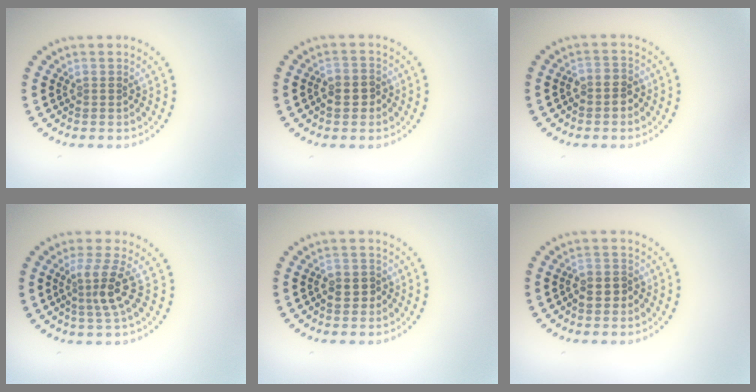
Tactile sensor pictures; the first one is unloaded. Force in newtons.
{"total": 2.3, "press": 2.2, "slide": 0.7}
{"total": 1.9, "press": 1.7, "slide": 0.8}
{"total": 3.1, "press": 2.2, "slide": 2.1}
{"total": 1.9, "press": 1.7, "slide": 0.7}
{"total": 2.3, "press": 2.2, "slide": 0.8}